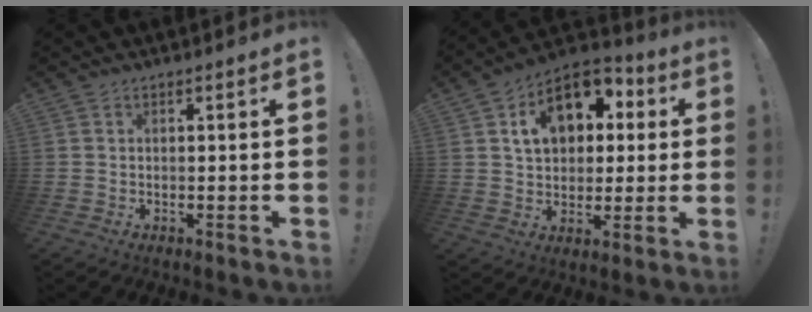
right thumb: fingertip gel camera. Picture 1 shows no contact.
{"total": 16.4, "force": [5.9, 11.4, 10.2], "torque": [-0.146, -0.013, 0.108]}